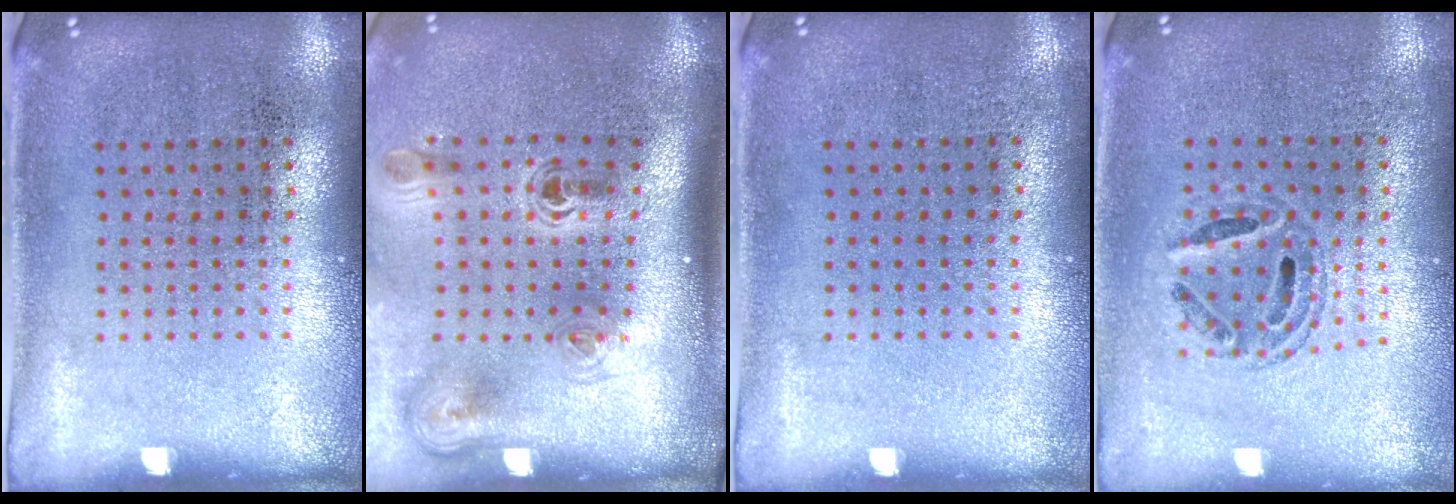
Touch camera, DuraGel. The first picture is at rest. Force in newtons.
{"total": 2.3, "press": 1.5, "slide": 1.8}
{"total": 0.0}
{"total": 0.8, "press": 0.8, "slide": 0.1}